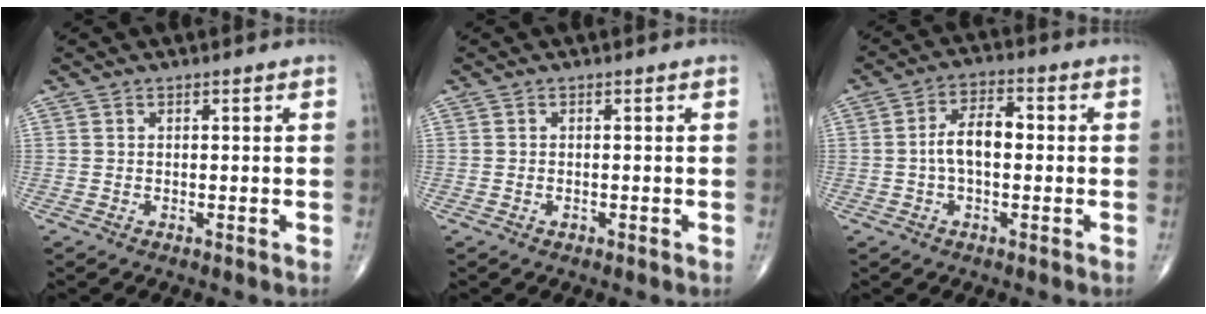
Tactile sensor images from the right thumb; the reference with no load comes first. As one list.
[{"total": 0.6, "force": [-0.2, 0.5, 0.4], "torque": [-0.008, 0.003, -0.003]}, {"total": 7.2, "force": [-0.2, 3.8, 6.1], "torque": [-0.109, 0.024, -0.012]}]